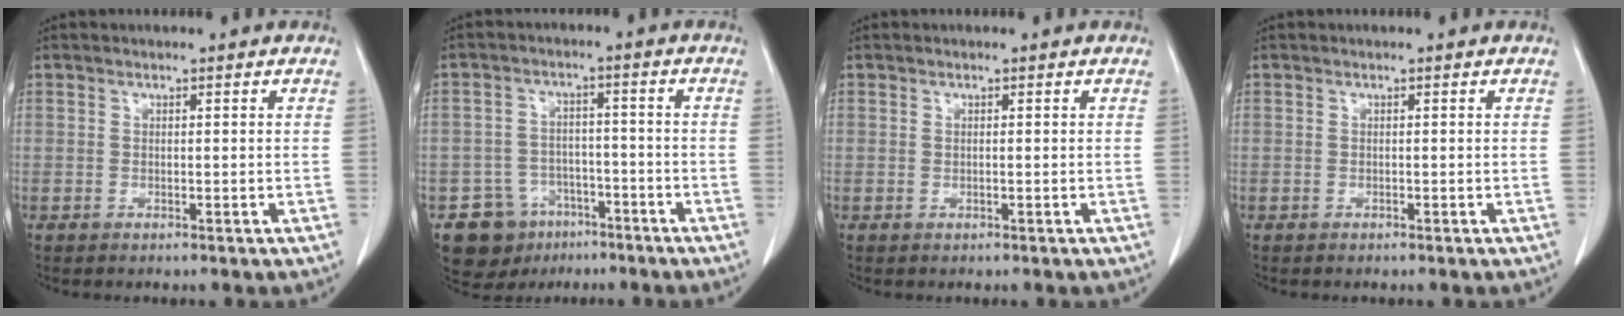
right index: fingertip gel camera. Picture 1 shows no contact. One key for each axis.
{"total": 8.3, "fx": -4.9, "fy": 6.6, "fz": 1.2, "tx": -0.021, "ty": 0.018, "tz": -0.068}
{"total": 0.0}
{"total": 0.0}